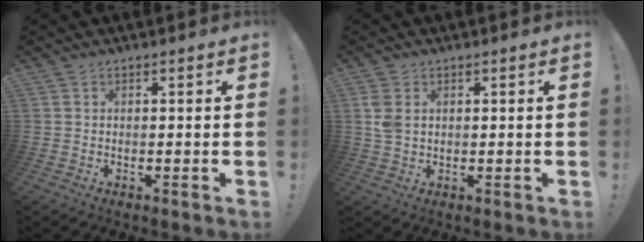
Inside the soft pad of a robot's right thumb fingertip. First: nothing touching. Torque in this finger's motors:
{"motor_torque": [0.76, 0.80, 0.58, -0.06, 0.00]}